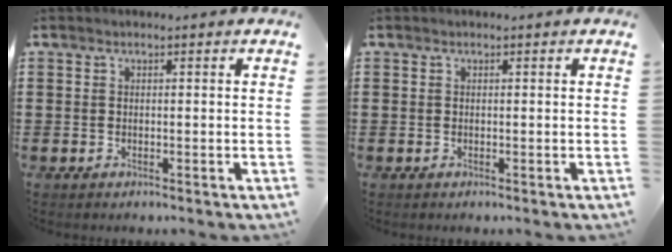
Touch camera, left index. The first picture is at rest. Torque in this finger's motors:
{"motor_torque": [0.00, 0.00, 0.00, 0.00]}